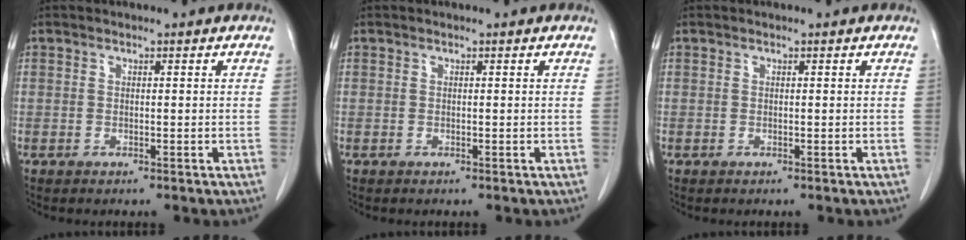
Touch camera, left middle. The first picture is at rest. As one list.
[{"total": 0.0}, {"total": 0.0}]